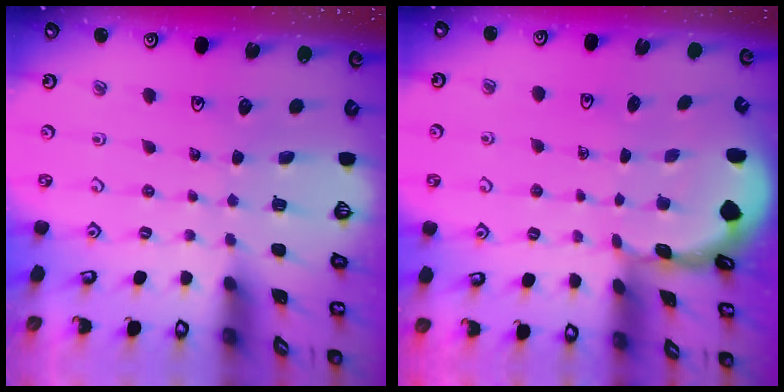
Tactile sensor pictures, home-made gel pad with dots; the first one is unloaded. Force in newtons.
{"total": 1.6, "press": 1.6, "slide": 0.2}